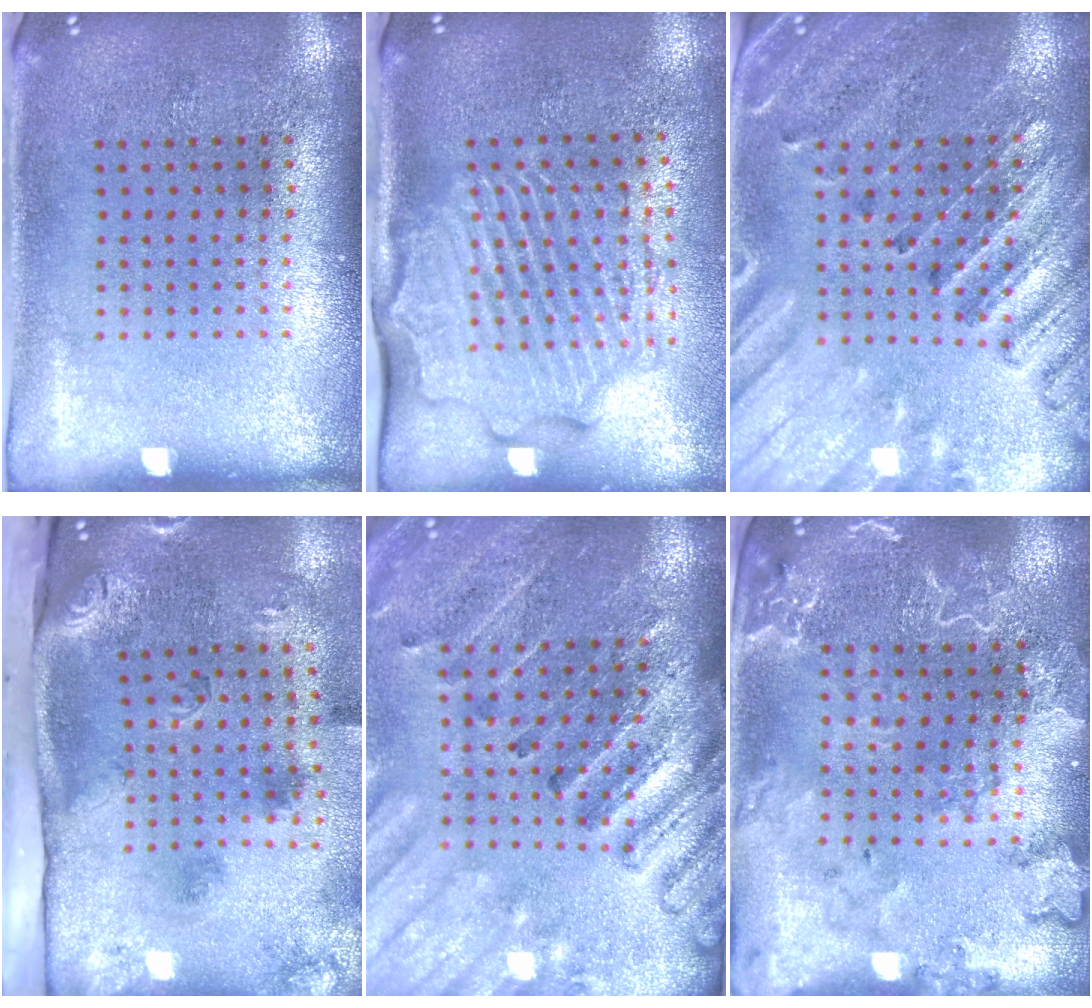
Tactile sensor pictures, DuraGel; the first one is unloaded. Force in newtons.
{"total": 2.6, "press": 2.3, "slide": 1.3}
{"total": 2.7, "press": 2.6, "slide": 0.9}
{"total": 3.5, "press": 2.2, "slide": 2.8}
{"total": 2.6, "press": 2.6, "slide": 0.2}
{"total": 2.5, "press": 2.4, "slide": 0.8}